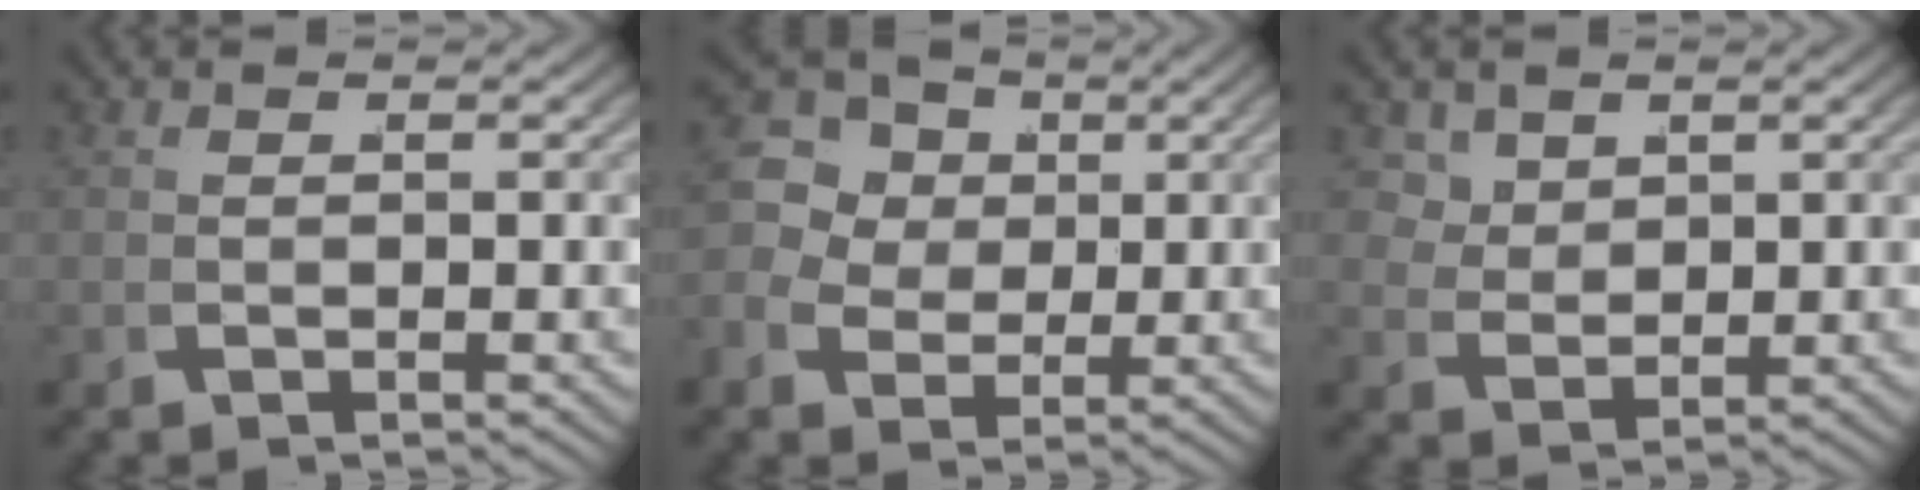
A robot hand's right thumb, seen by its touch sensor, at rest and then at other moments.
{"total": 8.8, "force": [2.4, 7.3, 4.4], "torque": [-0.086, -0.004, 0.031]}
{"total": 2.5, "force": [1.8, 1.5, 1.1], "torque": [-0.022, -0.013, 0.049]}